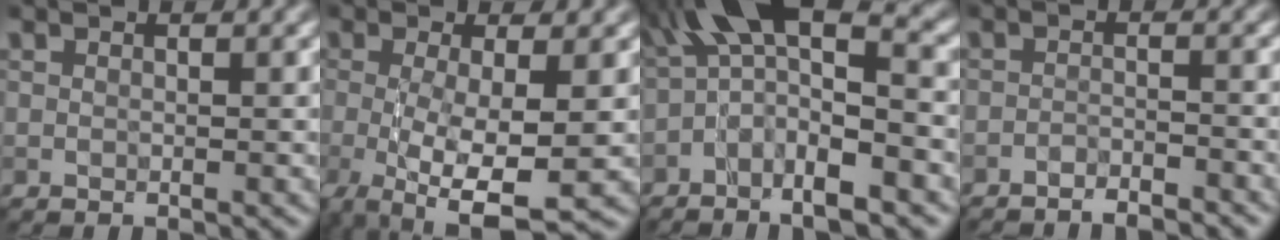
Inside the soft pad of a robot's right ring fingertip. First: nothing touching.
{"total": 7.9, "force": [-2.0, 2.2, 7.4], "torque": [-0.122, -0.013, -0.026]}
{"total": 8.7, "force": [-1.4, 2.7, 8.2], "torque": [-0.141, 0.031, -0.031]}
{"total": 3.3, "force": [-3.2, 0.3, 0.6], "torque": [-0.006, 0.003, -0.048]}